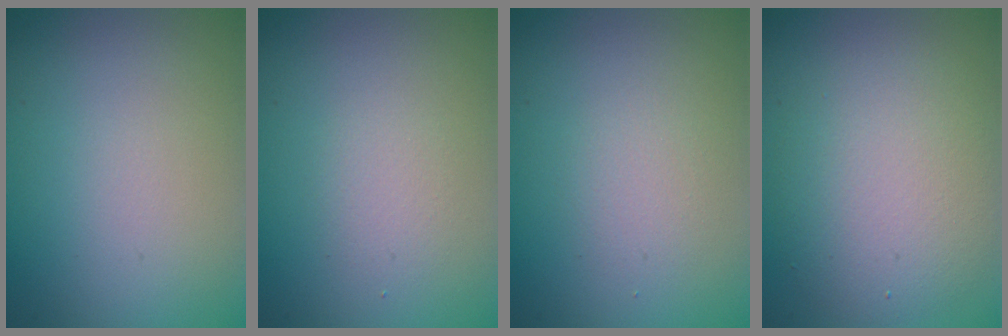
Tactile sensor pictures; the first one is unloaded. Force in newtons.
{"total": 1.3, "press": 1.3, "slide": 0.2}
{"total": 1.4, "press": 1.4, "slide": 0.1}
{"total": 5.2, "press": 5.2, "slide": 0.4}